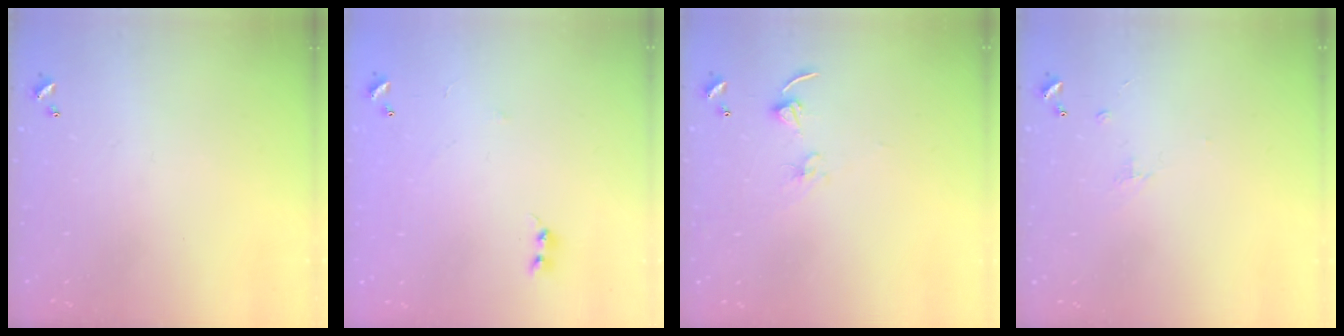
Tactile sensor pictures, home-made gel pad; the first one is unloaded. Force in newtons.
{"total": 5.4, "press": 5.4, "slide": 0.7}
{"total": 2.7, "press": 2.7, "slide": 0.2}
{"total": 1.2, "press": 1.1, "slide": 0.6}